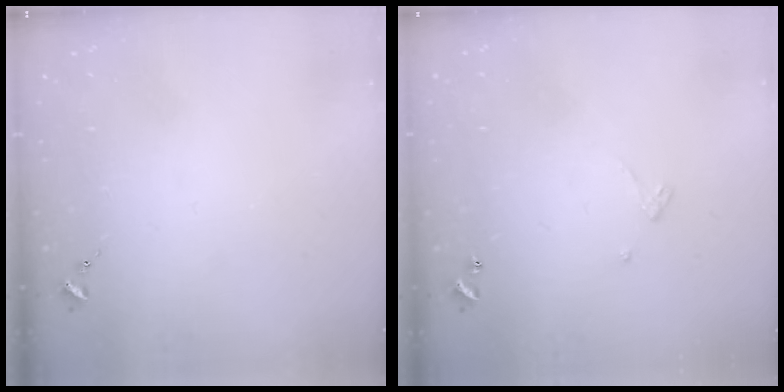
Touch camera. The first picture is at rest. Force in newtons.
{"total": 2.4, "press": 2.4, "slide": 0.2}